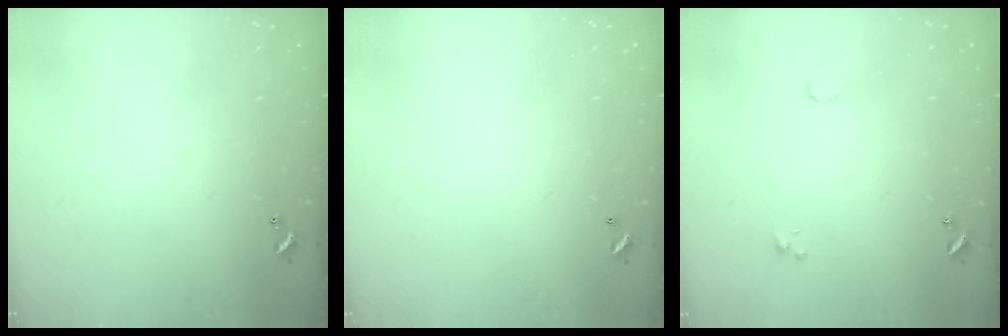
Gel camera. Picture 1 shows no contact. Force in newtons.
{"total": 2.8, "press": 2.8, "slide": 0.1}
{"total": 0.5, "press": 0.4, "slide": 0.3}